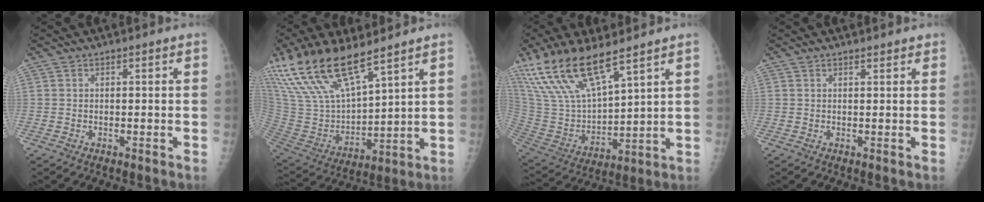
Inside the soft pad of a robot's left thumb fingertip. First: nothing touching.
{"total": 21.3, "force": [15.2, 6.9, 13.2], "torque": [-0.263, -0.050, 0.303]}
{"total": 18.2, "force": [12.7, 5.6, 11.7], "torque": [-0.224, -0.051, 0.262]}
{"total": 1.1, "force": [1.0, 0.4, 0.4], "torque": [-0.001, -0.004, 0.014]}